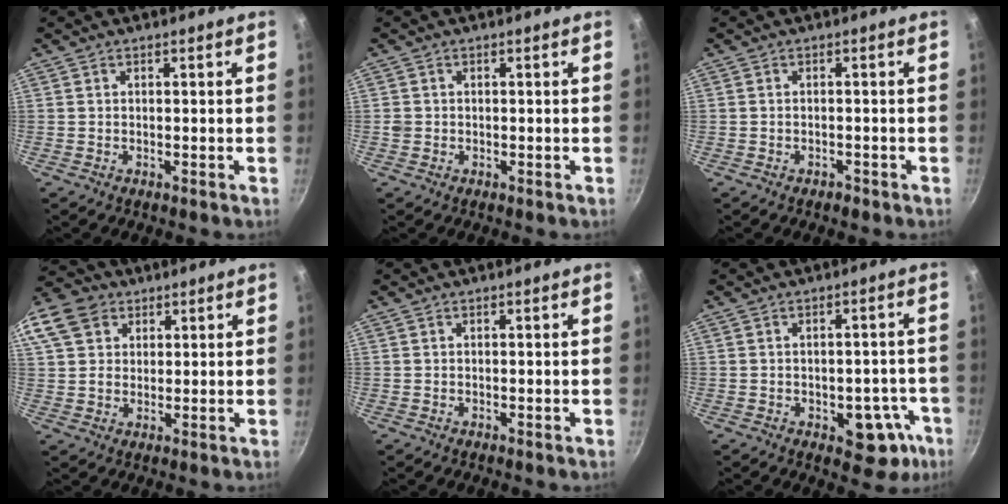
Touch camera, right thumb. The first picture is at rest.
{"total": 1.2, "force": [-0.2, 1.1, 0.4], "torque": [-0.007, 0.003, -0.003]}
{"total": 1.2, "force": [-0.9, 0.6, 0.6], "torque": [-0.011, 0.010, -0.009]}
{"total": 18.9, "force": [8.2, 14.5, 8.8], "torque": [-0.222, 0.047, 0.149]}
{"total": 0.0}
{"total": 9.9, "force": [-3.9, 5.9, 6.9], "torque": [-0.028, 0.025, -0.043]}